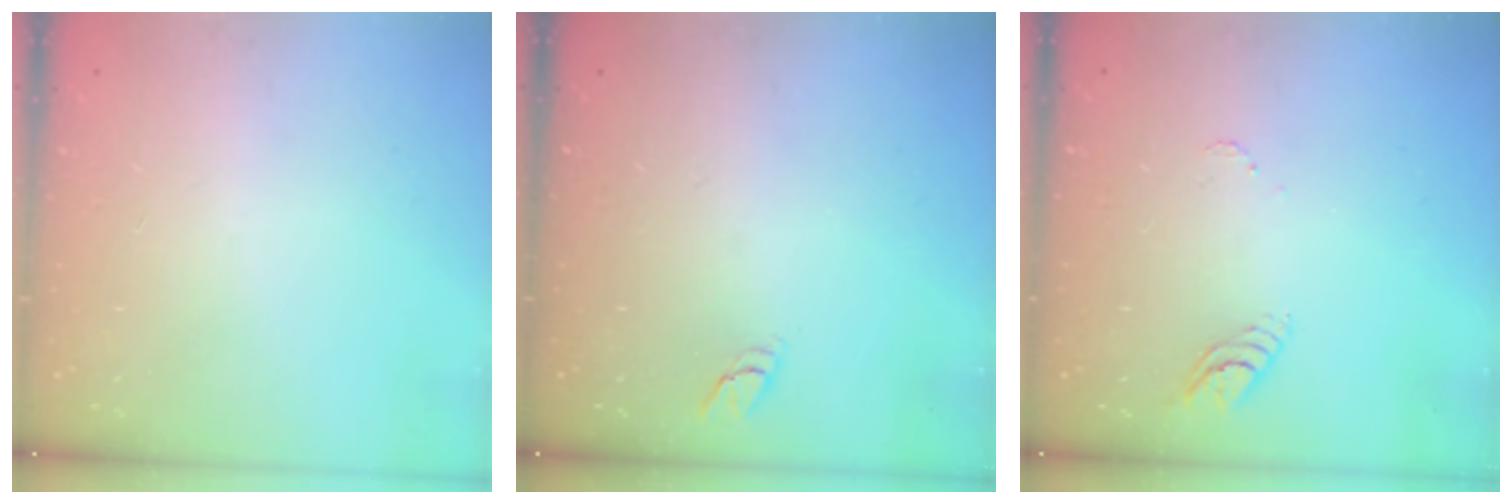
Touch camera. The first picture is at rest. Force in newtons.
{"total": 3.6, "press": 3.6, "slide": 0.4}
{"total": 3.6, "press": 3.6, "slide": 0.5}